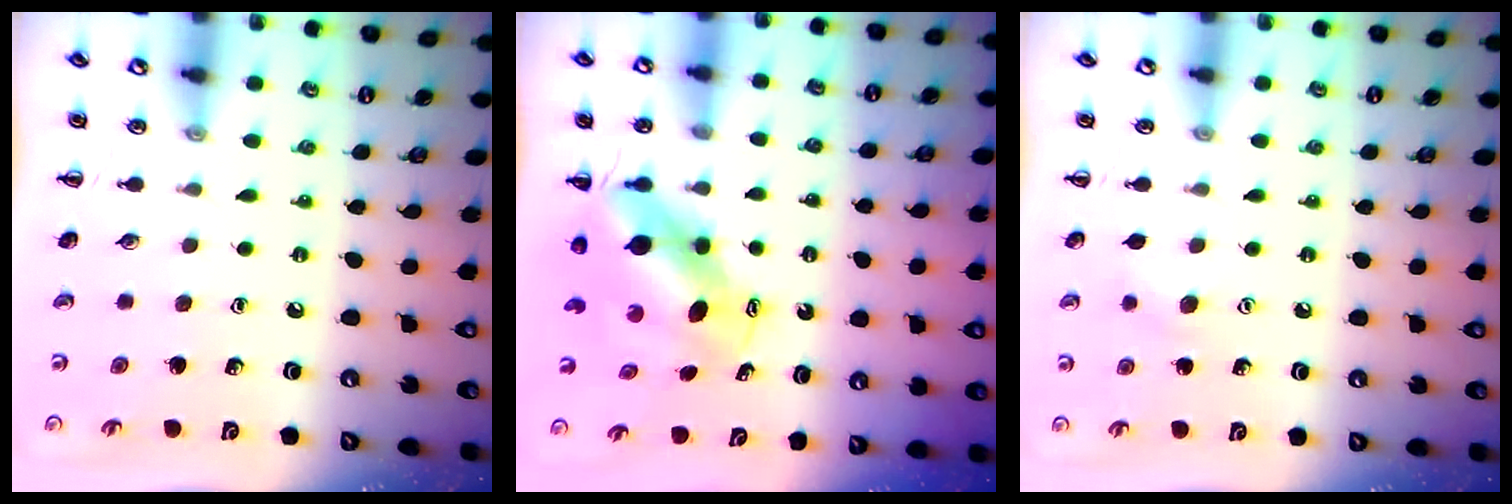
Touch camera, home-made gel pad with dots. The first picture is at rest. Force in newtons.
{"total": 6.6, "press": 6.5, "slide": 1.4}
{"total": 6.1, "press": 5.9, "slide": 1.3}